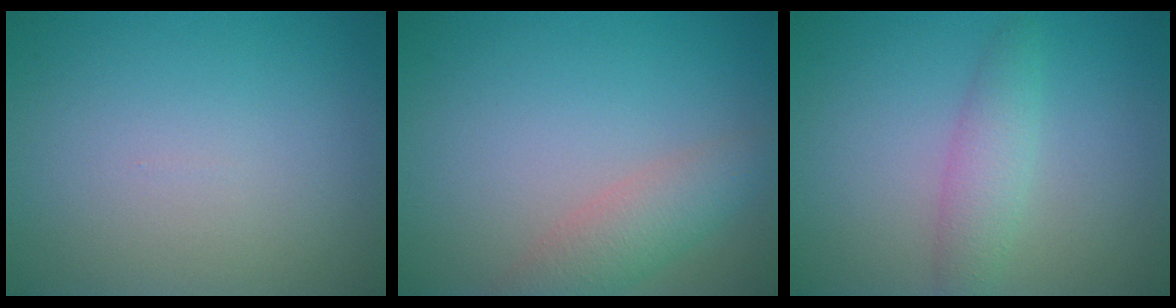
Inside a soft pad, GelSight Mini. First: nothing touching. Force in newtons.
{"total": 3.3, "press": 3.3, "slide": 0.1}
{"total": 2.5, "press": 2.5, "slide": 0.1}